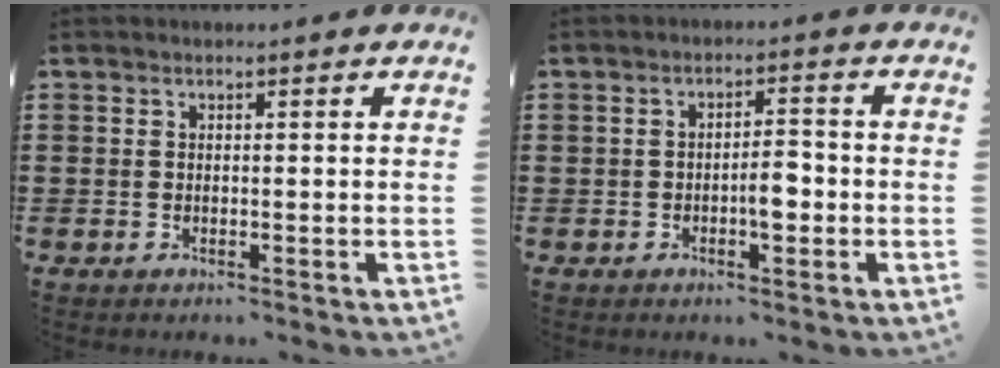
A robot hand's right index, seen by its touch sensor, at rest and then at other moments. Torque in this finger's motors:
{"motor_torque": [1.09, 0.65, 0.18, 0.05]}